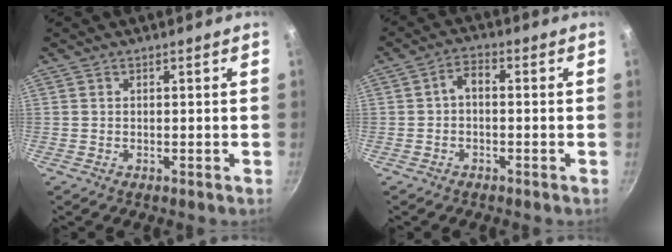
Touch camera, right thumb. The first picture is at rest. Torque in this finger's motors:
{"motor_torque": [-0.35, 0.19, 0.71, -0.13, -0.01]}